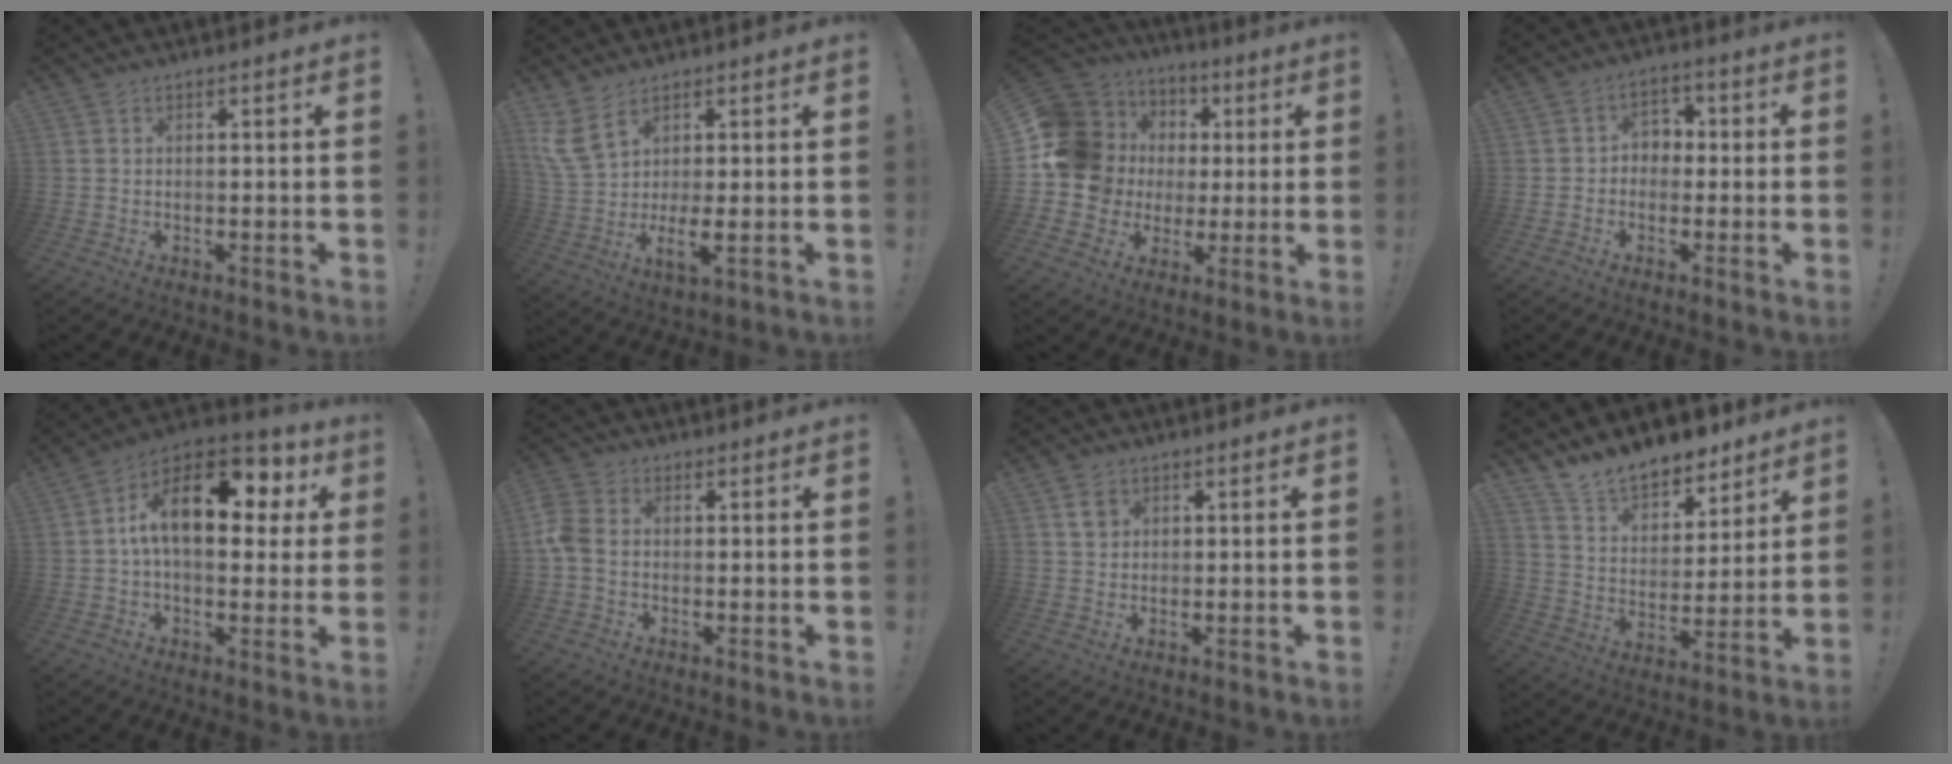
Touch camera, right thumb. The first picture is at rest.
{"total": 7.7, "force": [2.8, 2.3, 6.9], "torque": [-0.157, -0.030, 0.054]}
{"total": 16.7, "force": [2.3, 15.2, 6.5], "torque": [-0.111, -0.004, 0.080]}
{"total": 4.3, "force": [-1.1, 3.8, 1.7], "torque": [-0.032, 0.016, -0.020]}
{"total": 17.8, "force": [4.1, 9.4, 14.5], "torque": [-0.241, -0.003, 0.063]}
{"total": 5.9, "force": [0.1, 4.1, 4.2], "torque": [-0.105, 0.002, 0.004]}
{"total": 3.0, "force": [1.5, 2.3, 1.1], "torque": [-0.005, -0.004, 0.025]}
{"total": 12.4, "force": [11.2, 4.6, 2.8], "torque": [-0.063, -0.090, 0.209]}